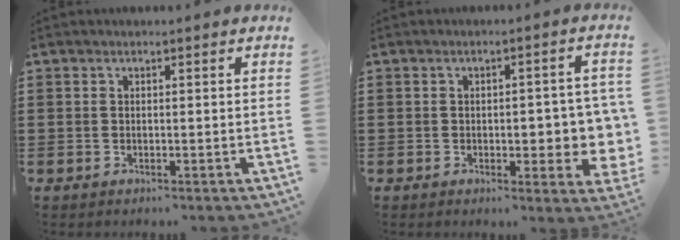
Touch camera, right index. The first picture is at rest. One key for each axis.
{"total": 5.8, "fx": -0.5, "fy": 2.4, "fz": 5.3, "tx": -0.068, "ty": -0.002, "tz": -0.011}